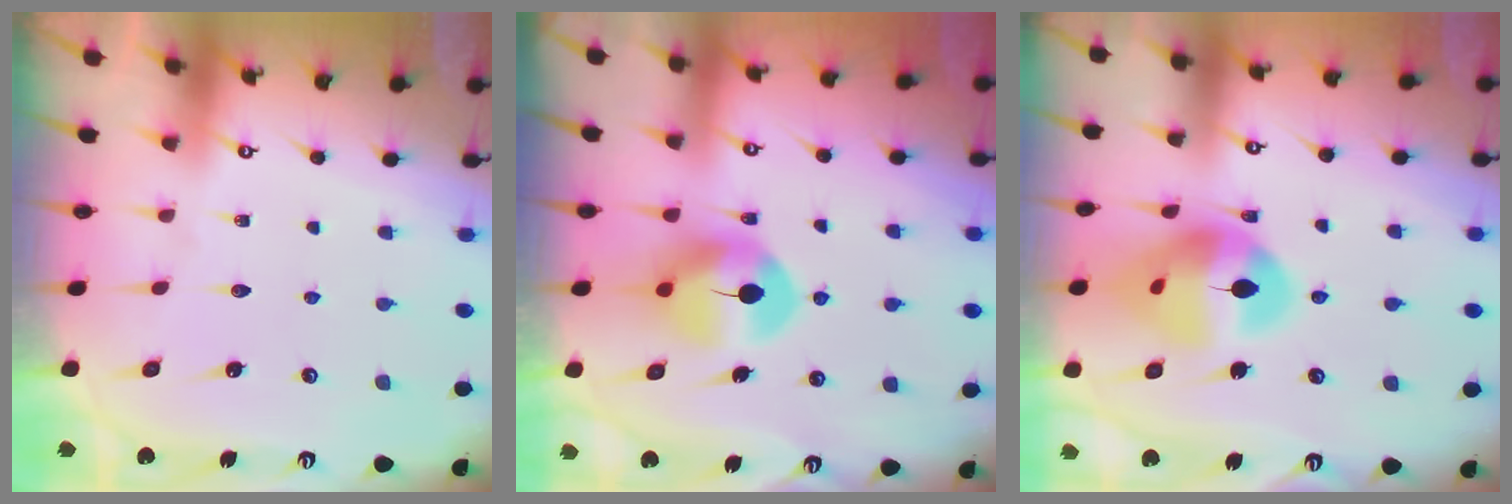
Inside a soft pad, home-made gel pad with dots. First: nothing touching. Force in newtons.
{"total": 7.9, "press": 7.8, "slide": 1.1}
{"total": 15.9, "press": 15.8, "slide": 2.1}